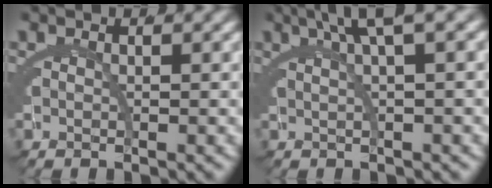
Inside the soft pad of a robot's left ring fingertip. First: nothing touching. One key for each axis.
{"total": 4.5, "fx": 2.8, "fy": -0.6, "fz": 3.5, "tx": -0.034, "ty": 0.029, "tz": 0.043}